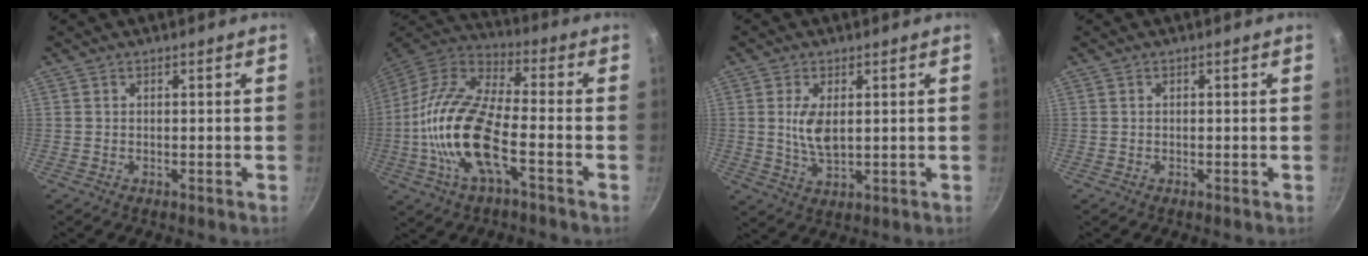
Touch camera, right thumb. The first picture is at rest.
{"total": 18.9, "force": [-4.9, 7.4, 16.7], "torque": [-0.349, 0.031, -0.094]}
{"total": 6.0, "force": [0.9, 3.0, 5.1], "torque": [-0.100, -0.010, 0.023]}
{"total": 0.0}